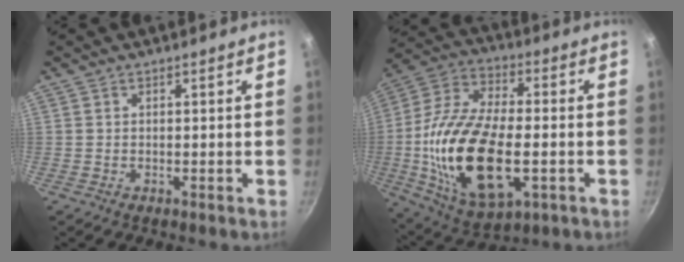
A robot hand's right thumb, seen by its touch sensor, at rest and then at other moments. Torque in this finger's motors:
{"motor_torque": [-0.33, 1.80, 2.15, -0.62, 0.75]}